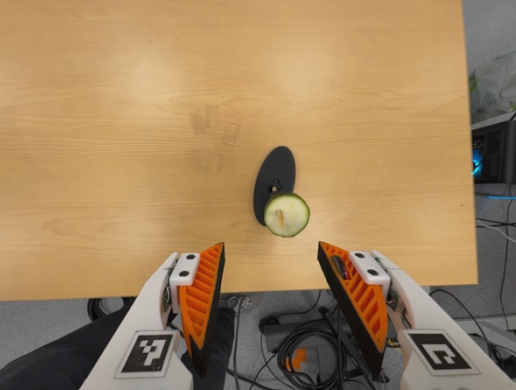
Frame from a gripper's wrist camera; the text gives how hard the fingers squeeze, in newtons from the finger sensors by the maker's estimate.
{"total": 0.0}